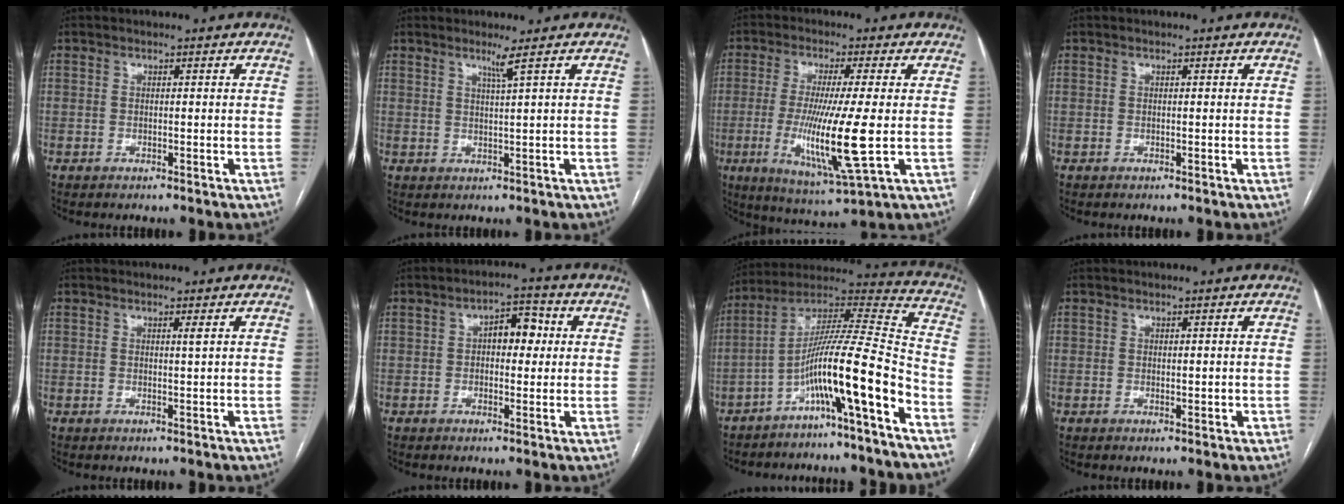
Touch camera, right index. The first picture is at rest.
{"total": 2.0, "force": [1.2, -1.0, 1.2], "torque": [-0.032, -0.011, 0.028]}
{"total": 13.4, "force": [-1.9, 0.0, 13.3], "torque": [-0.259, -0.034, -0.034]}
{"total": 0.0}
{"total": 0.7, "force": [0.3, -0.2, 0.5], "torque": [-0.015, -0.001, 0.011]}
{"total": 5.2, "force": [0.8, 2.7, 4.4], "torque": [-0.063, 0.021, 0.010]}
{"total": 15.3, "force": [-7.4, -0.6, 13.3], "torque": [-0.240, 0.015, -0.133]}
{"total": 1.0, "force": [0.0, 0.6, 0.8], "torque": [-0.013, -0.002, 0.006]}